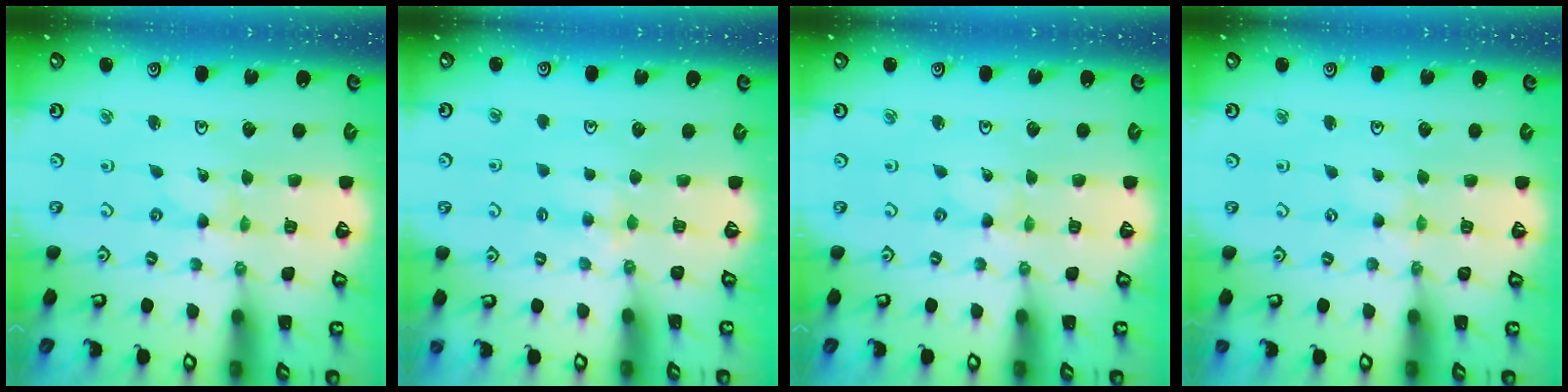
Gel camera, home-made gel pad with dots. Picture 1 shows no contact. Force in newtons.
{"total": 3.7, "press": 3.7, "slide": 0.5}
{"total": 0.0}
{"total": 1.3, "press": 1.2, "slide": 0.3}